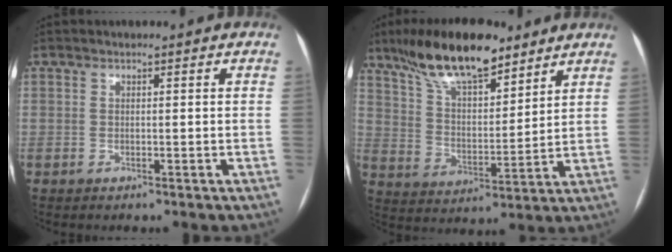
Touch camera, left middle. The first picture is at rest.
{"total": 16.3, "force": [12.1, 4.8, 9.8], "torque": [-0.181, 0.016, 0.217]}